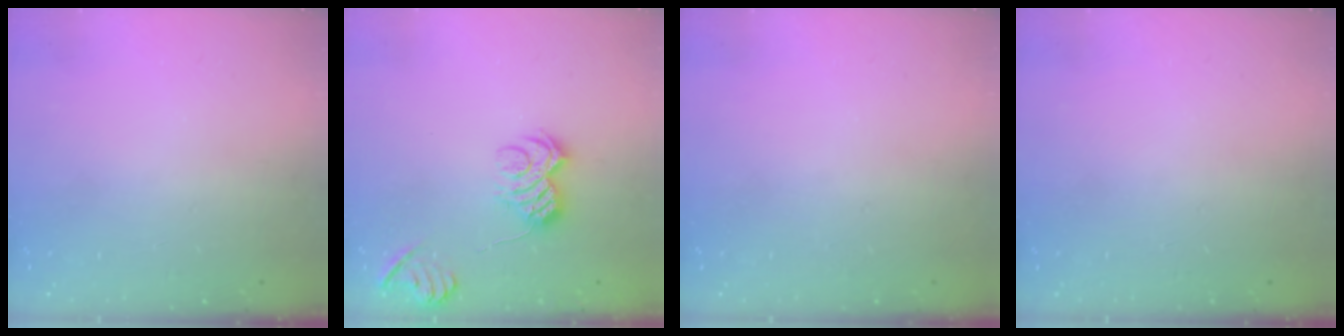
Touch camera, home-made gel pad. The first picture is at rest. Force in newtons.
{"total": 8.8, "press": 8.7, "slide": 1.3}
{"total": 0.0}
{"total": 0.0}